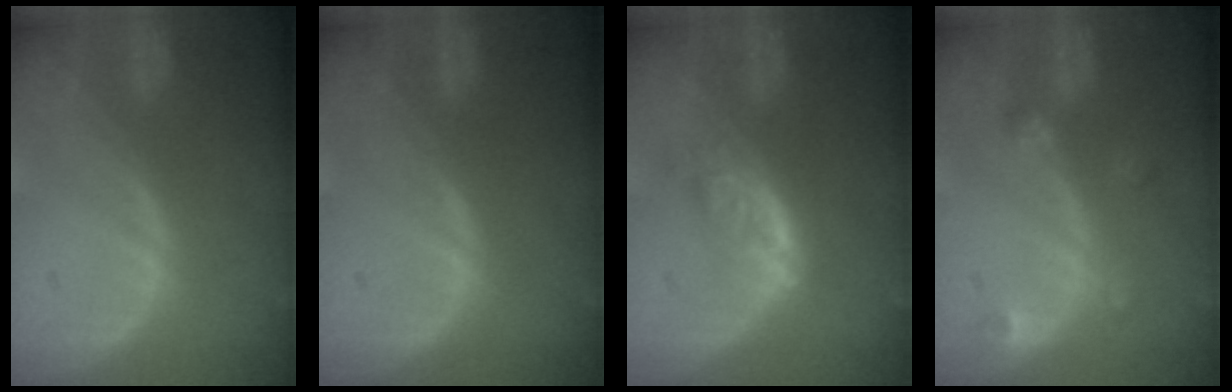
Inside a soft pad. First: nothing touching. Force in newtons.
{"total": 0.0}
{"total": 4.8, "press": 4.2, "slide": 2.4}
{"total": 2.6, "press": 2.5, "slide": 0.5}